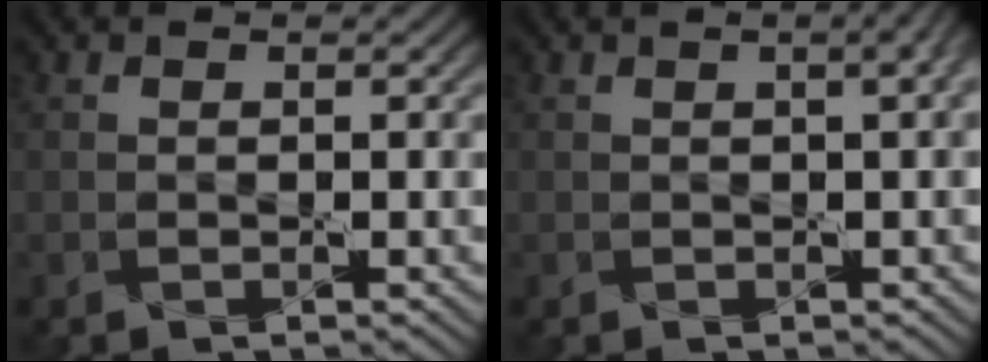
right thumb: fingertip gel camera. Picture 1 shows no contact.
{"total": 3.3, "force": [1.0, 1.2, 2.9], "torque": [-0.028, 0.012, 0.002]}